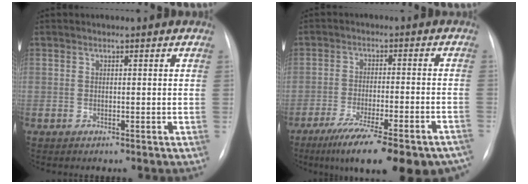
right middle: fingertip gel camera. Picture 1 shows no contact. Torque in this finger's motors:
{"motor_torque": [1.12, -1.02, 0.27, 0.11]}